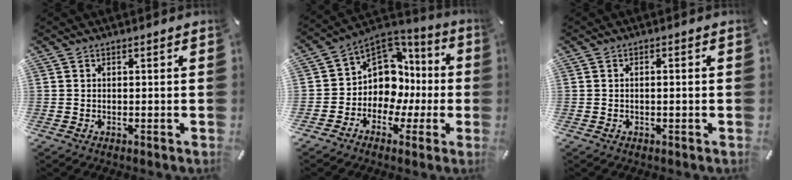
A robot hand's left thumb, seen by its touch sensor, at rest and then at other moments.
{"total": 11.3, "force": [0.4, 10.2, 4.8], "torque": [-0.099, -0.027, 0.013]}
{"total": 1.2, "force": [-0.3, 0.3, 1.1], "torque": [-0.019, 0.000, -0.006]}